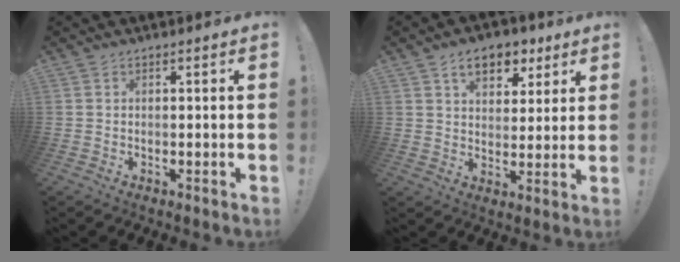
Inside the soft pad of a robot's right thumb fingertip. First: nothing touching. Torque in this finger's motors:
{"motor_torque": [0.51, 1.76, 0.66, 0.41, 0.04]}